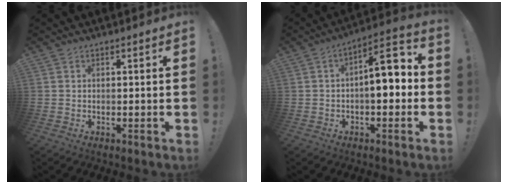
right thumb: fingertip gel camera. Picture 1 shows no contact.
{"total": 10.7, "force": [0.2, 4.7, 9.6], "torque": [-0.124, 0.000, 0.001]}